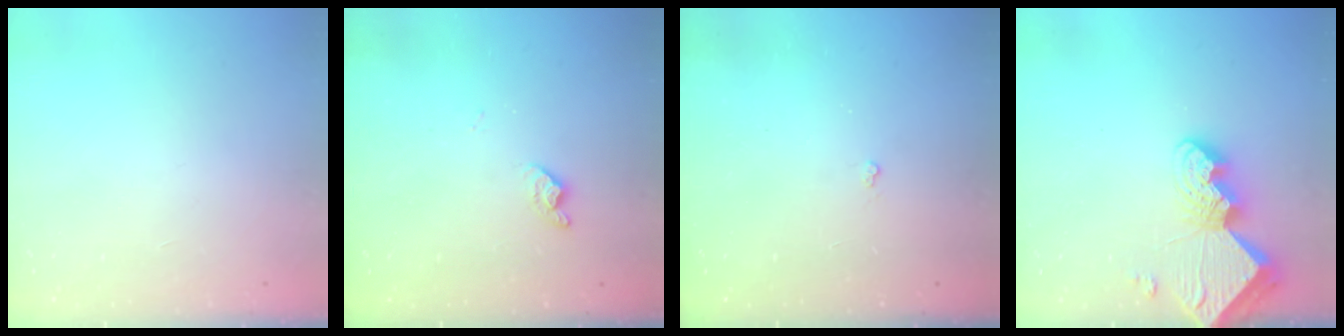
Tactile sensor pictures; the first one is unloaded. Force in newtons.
{"total": 6.5, "press": 6.5, "slide": 0.8}
{"total": 1.8, "press": 1.8, "slide": 0.3}
{"total": 10.7, "press": 10.7, "slide": 0.7}